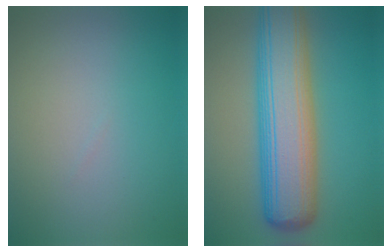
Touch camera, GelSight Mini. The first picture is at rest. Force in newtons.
{"total": 11.2, "press": 11.2, "slide": 0.4}